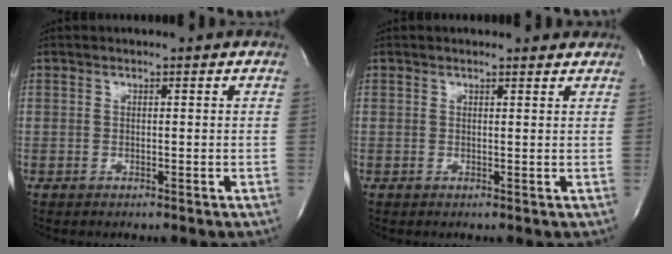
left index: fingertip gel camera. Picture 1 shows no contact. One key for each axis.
{"total": 2.8, "fx": 2.7, "fy": 0.7, "fz": 0.5, "tx": -0.014, "ty": 0.005, "tz": 0.023}